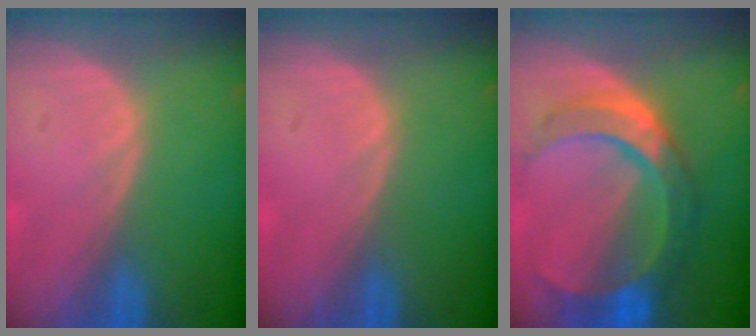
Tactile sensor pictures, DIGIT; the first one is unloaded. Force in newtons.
{"total": 0.0}
{"total": 9.1, "press": 9.1, "slide": 0.8}